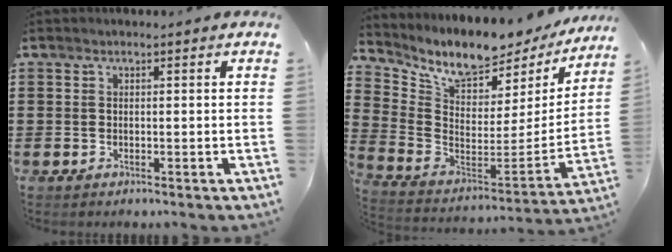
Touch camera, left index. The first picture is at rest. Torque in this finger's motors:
{"motor_torque": [1.25, 0.62, 0.21, 0.02]}